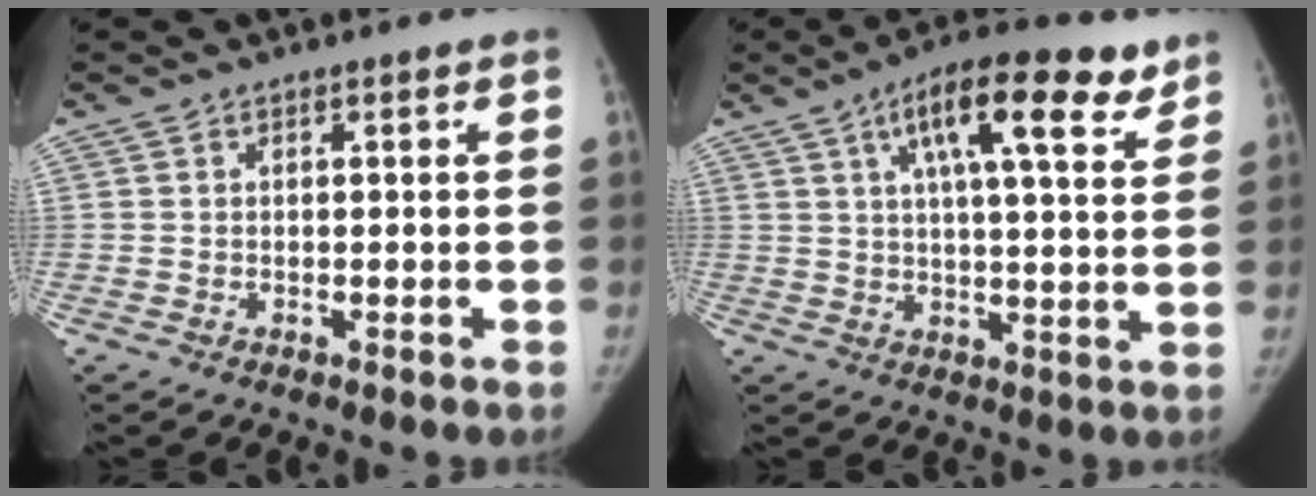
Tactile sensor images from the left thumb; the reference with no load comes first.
{"total": 14.8, "force": [8.1, 4.5, 11.6], "torque": [-0.151, -0.016, 0.117]}